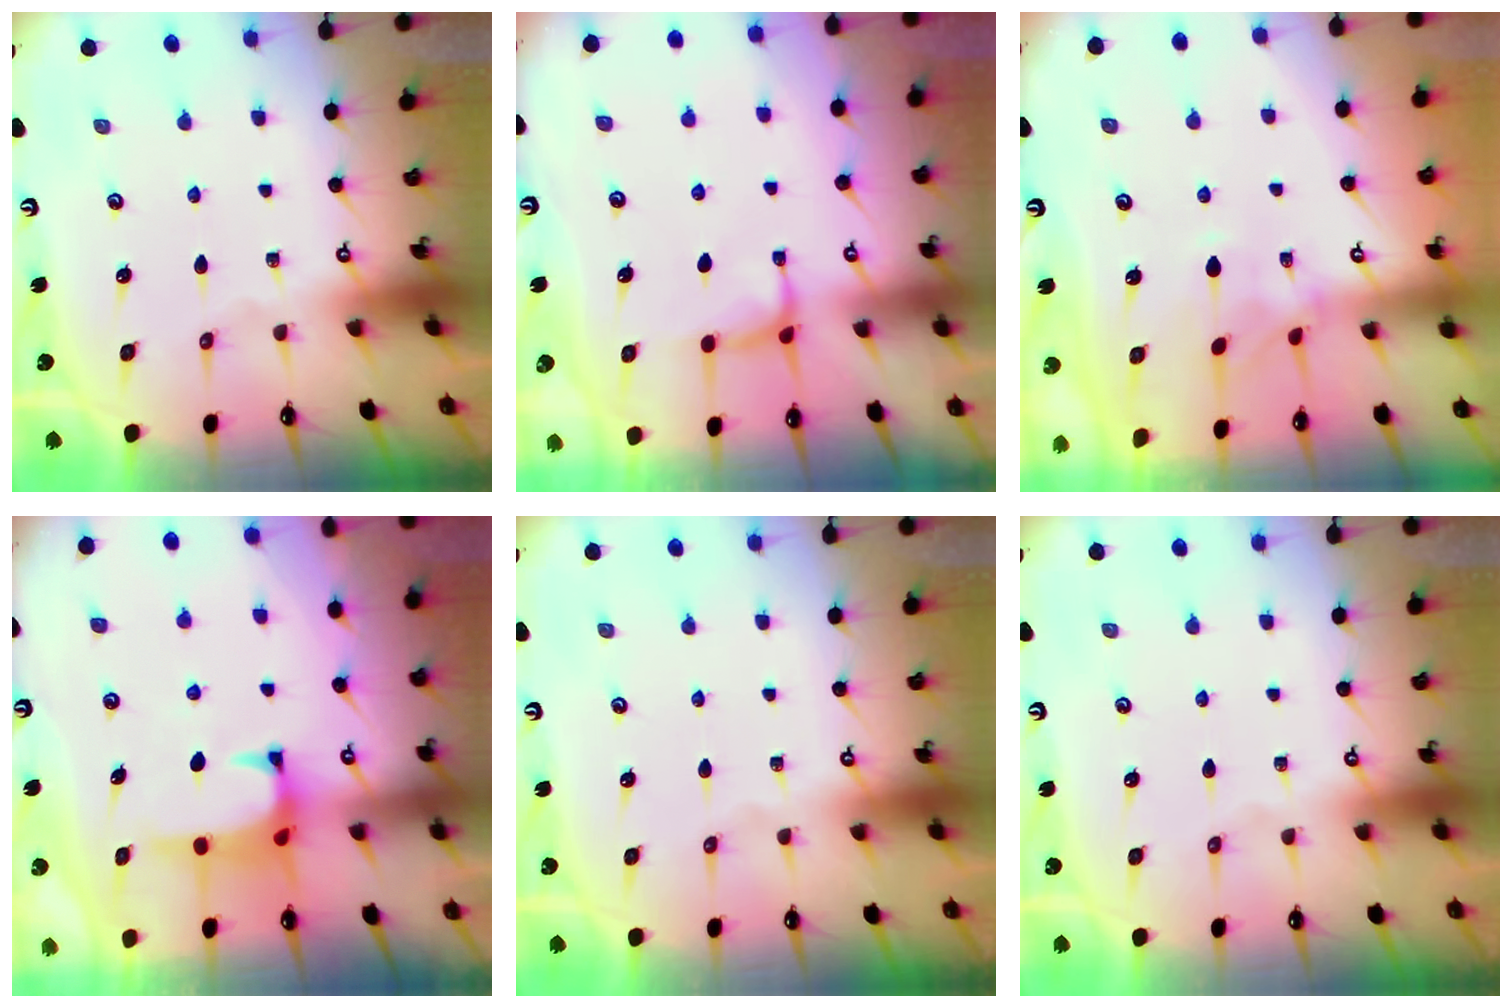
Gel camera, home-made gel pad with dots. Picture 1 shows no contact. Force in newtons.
{"total": 1.2, "press": 1.0, "slide": 0.7}
{"total": 0.9, "press": 0.1, "slide": 0.9}
{"total": 0.7, "press": 0.0, "slide": 0.7}
{"total": 0.0}
{"total": 0.0}